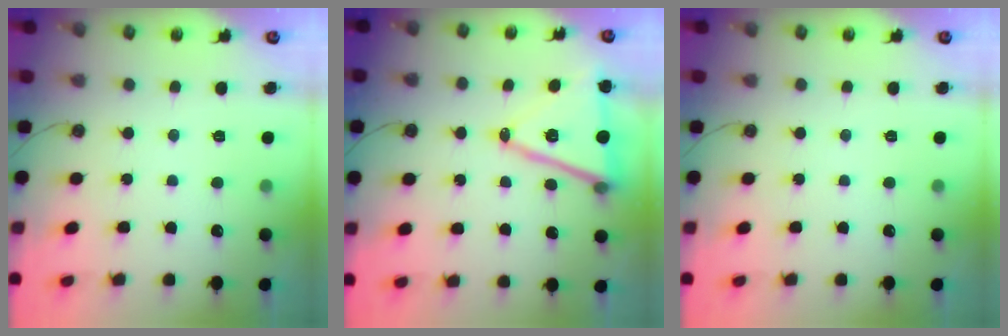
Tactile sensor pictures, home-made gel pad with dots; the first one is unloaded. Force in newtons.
{"total": 15.7, "press": 15.2, "slide": 3.7}
{"total": 0.0}